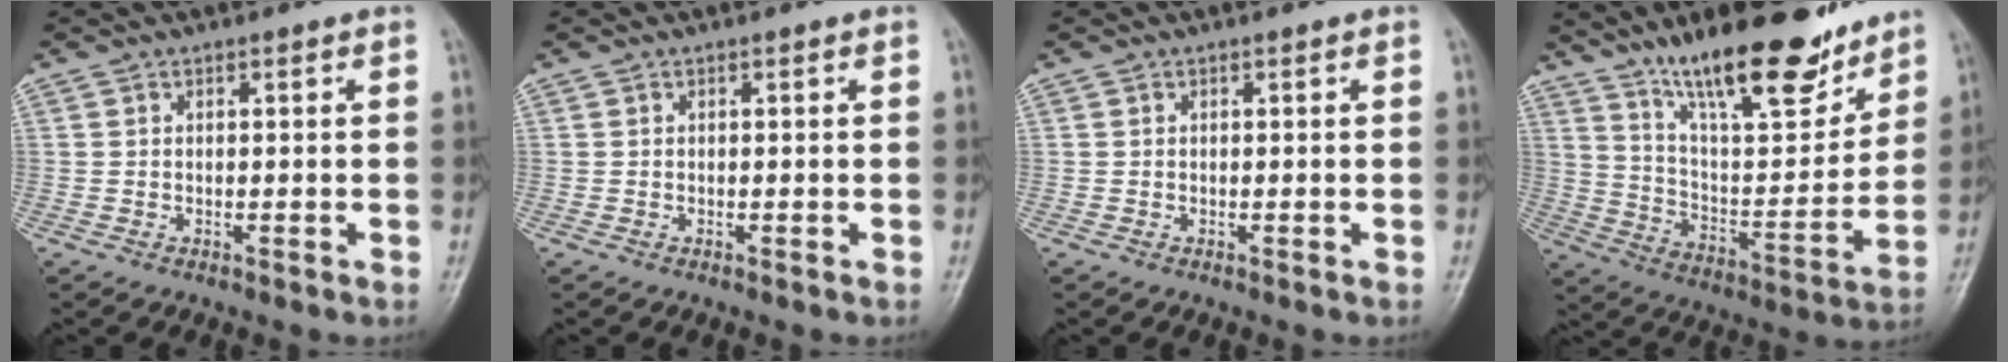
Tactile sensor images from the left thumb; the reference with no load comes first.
{"total": 0.0}
{"total": 0.0}
{"total": 21.8, "force": [15.7, 6.4, 13.6], "torque": [-0.175, -0.084, 0.266]}